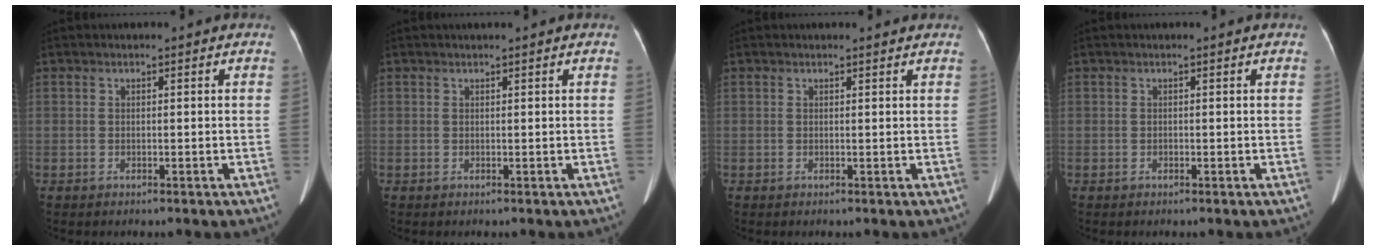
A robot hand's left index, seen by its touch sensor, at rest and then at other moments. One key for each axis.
{"total": 1.1, "fx": 1.0, "fy": -0.1, "fz": 0.6, "tx": -0.006, "ty": 0.013, "tz": 0.019}
{"total": 1.1, "fx": 1.1, "fy": 0.0, "fz": 0.1, "tx": -0.009, "ty": -0.003, "tz": 0.013}
{"total": 0.0}